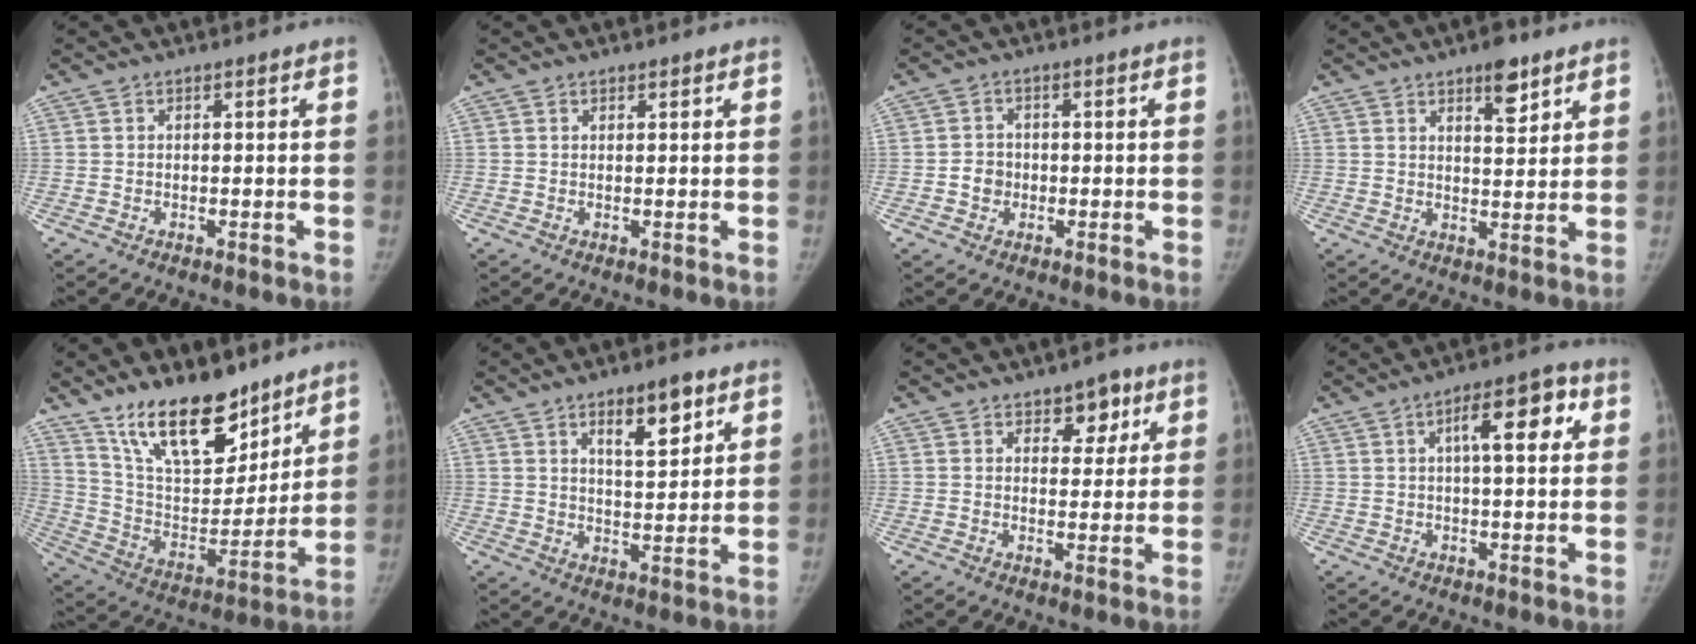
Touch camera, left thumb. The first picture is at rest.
{"total": 0.7, "force": [0.6, 0.3, 0.2], "torque": [-0.001, -0.004, 0.007]}
{"total": 3.2, "force": [-0.6, 2.9, 1.2], "torque": [-0.003, 0.006, -0.012]}
{"total": 6.2, "force": [4.0, 2.3, 4.1], "torque": [-0.043, -0.025, 0.057]}
{"total": 20.4, "force": [14.5, 8.8, 11.3], "torque": [-0.143, -0.083, 0.259]}
{"total": 9.1, "force": [4.8, 3.4, 6.8], "torque": [-0.085, -0.029, 0.077]}
{"total": 5.6, "force": [3.1, 3.6, 3.0], "torque": [-0.006, -0.014, 0.041]}
{"total": 9.3, "force": [2.8, 3.3, 8.2], "torque": [-0.099, 0.011, 0.035]}